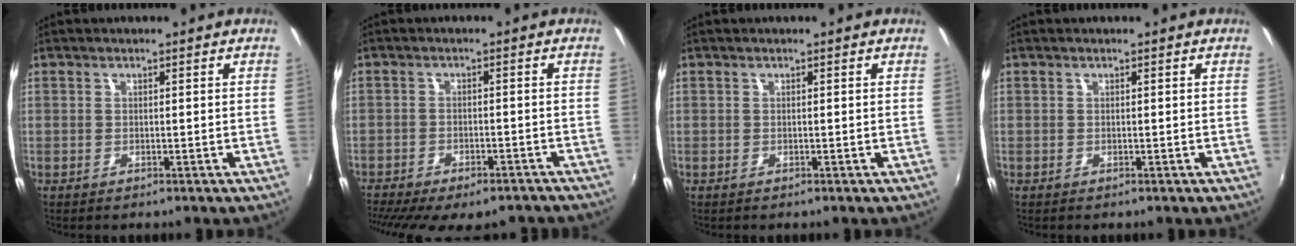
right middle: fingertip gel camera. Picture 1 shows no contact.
{"total": 15.8, "force": [-12.9, 5.1, 7.6], "torque": [-0.162, -0.042, -0.174]}
{"total": 0.0}
{"total": 0.0}